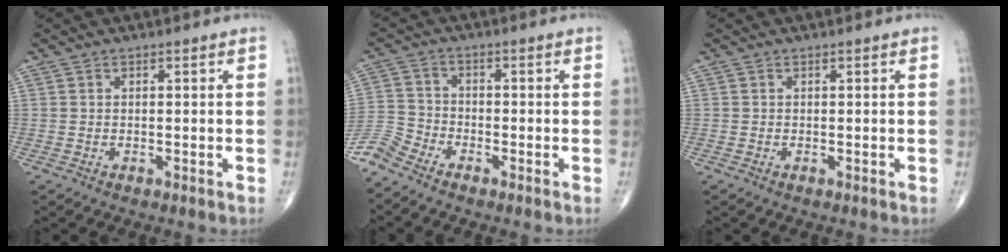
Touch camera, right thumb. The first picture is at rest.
{"total": 5.0, "force": [-4.5, 1.7, 1.4], "torque": [-0.031, 0.003, -0.104]}
{"total": 0.0}